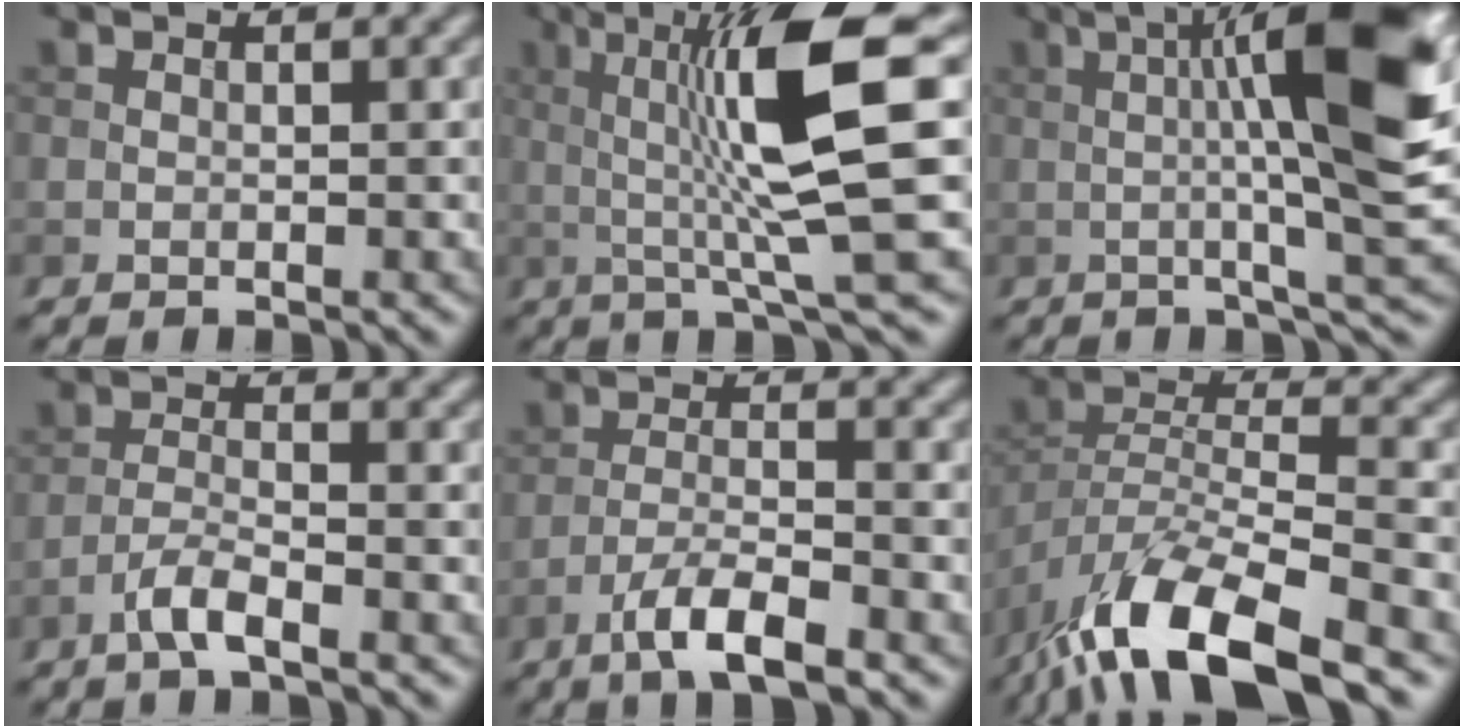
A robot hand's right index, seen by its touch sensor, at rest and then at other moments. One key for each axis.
{"total": 11.1, "fx": 1.7, "fy": 1.9, "fz": 10.8, "tx": -0.163, "ty": 0.000, "tz": 0.034}
{"total": 12.6, "fx": 1.7, "fy": 2.0, "fz": 12.3, "tx": -0.169, "ty": 0.014, "tz": 0.024}
{"total": 2.8, "fx": -1.9, "fy": 0.4, "fz": 2.0, "tx": -0.041, "ty": 0.006, "tz": -0.043}
{"total": 5.4, "fx": -3.5, "fy": 1.2, "fz": 3.8, "tx": -0.071, "ty": 0.002, "tz": -0.068}
{"total": 12.2, "fx": -8.8, "fy": 3.4, "fz": 7.8, "tx": -0.144, "ty": -0.001, "tz": -0.166}